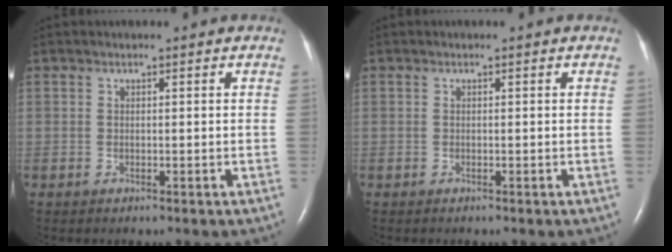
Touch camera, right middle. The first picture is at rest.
{"total": 0.0}